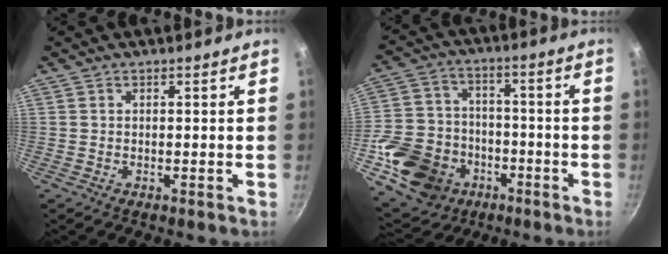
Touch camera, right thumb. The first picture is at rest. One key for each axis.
{"total": 18.0, "fx": -7.2, "fy": 14.2, "fz": 8.3, "tx": -0.150, "ty": 0.041, "tz": -0.118}